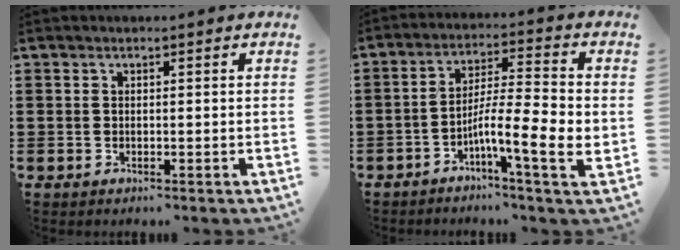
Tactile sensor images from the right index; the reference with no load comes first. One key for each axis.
{"total": 9.8, "fx": -3.1, "fy": 1.2, "fz": 9.2, "tx": -0.171, "ty": -0.010, "tz": -0.059}